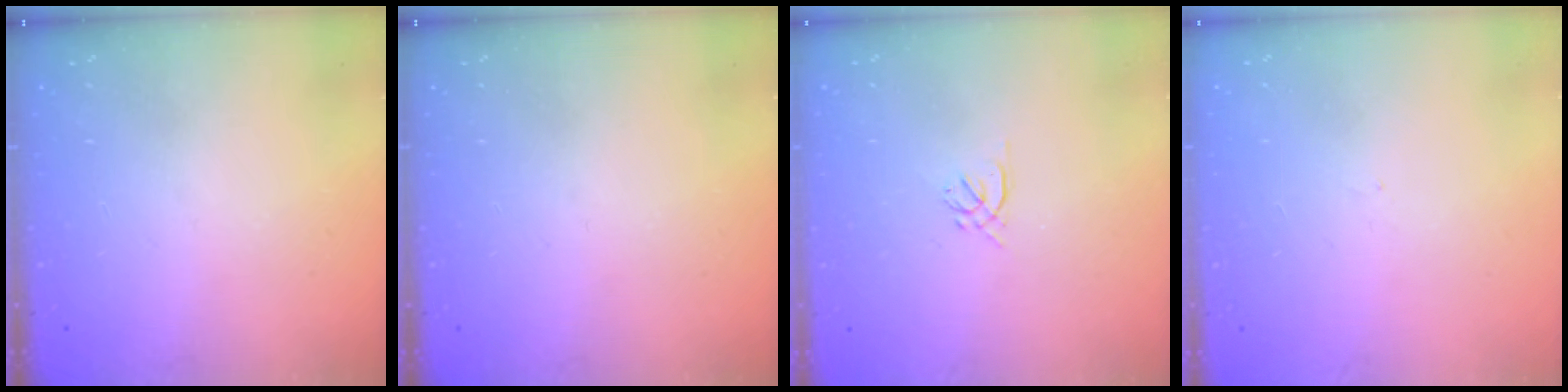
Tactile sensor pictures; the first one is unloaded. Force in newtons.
{"total": 0.0}
{"total": 1.6, "press": 1.5, "slide": 0.6}
{"total": 0.0}